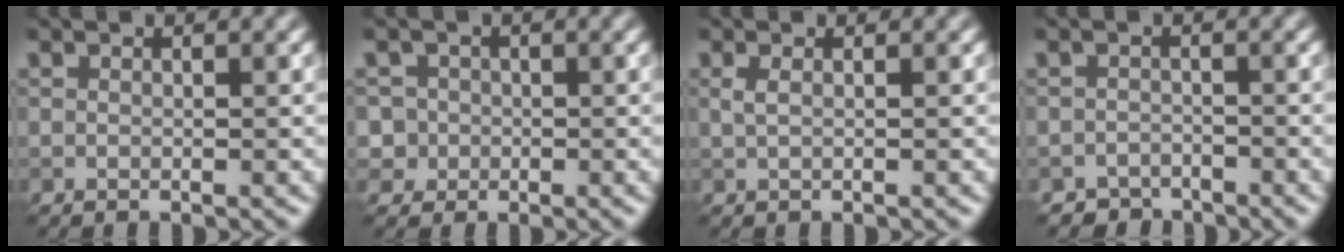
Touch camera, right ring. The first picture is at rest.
{"total": 3.4, "force": [-0.2, 3.4, 0.6], "torque": [0.008, 0.016, -0.014]}
{"total": 1.0, "force": [0.3, 0.4, 0.9], "torque": [-0.015, 0.002, 0.004]}
{"total": 2.0, "force": [-1.8, 0.9, -0.2], "torque": [0.018, 0.004, -0.035]}